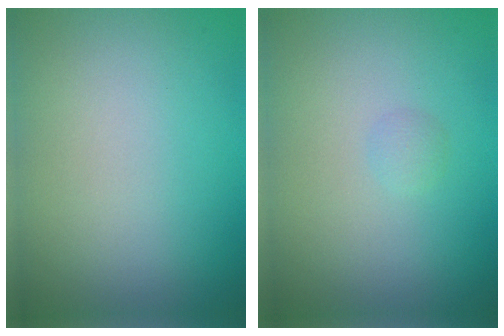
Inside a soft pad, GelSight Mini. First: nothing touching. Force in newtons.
{"total": 0.7, "press": 0.7, "slide": 0.0}